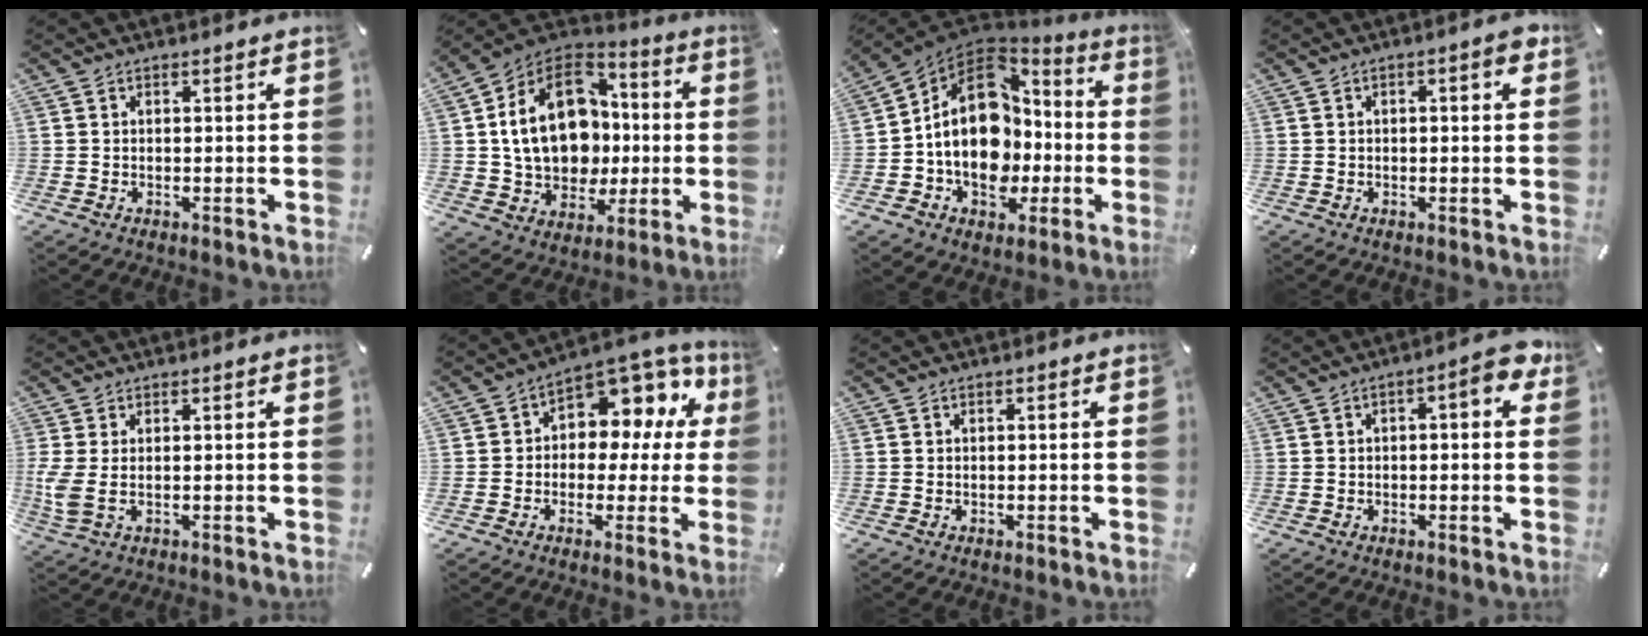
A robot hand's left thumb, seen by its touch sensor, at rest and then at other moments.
{"total": 20.2, "force": [0.8, 15.8, 12.5], "torque": [-0.244, 0.008, 0.018]}
{"total": 18.2, "force": [-0.8, 14.3, 11.3], "torque": [-0.207, -0.001, -0.012]}
{"total": 3.2, "force": [0.4, 1.2, 2.9], "torque": [-0.046, 0.006, 0.004]}
{"total": 4.6, "force": [0.4, 1.7, 4.2], "torque": [-0.102, -0.010, 0.006]}
{"total": 9.2, "force": [3.2, 7.1, 5.0], "torque": [-0.067, -0.038, 0.059]}
{"total": 0.0}
{"total": 6.2, "force": [1.4, 2.1, 5.6], "torque": [-0.073, -0.007, 0.017]}